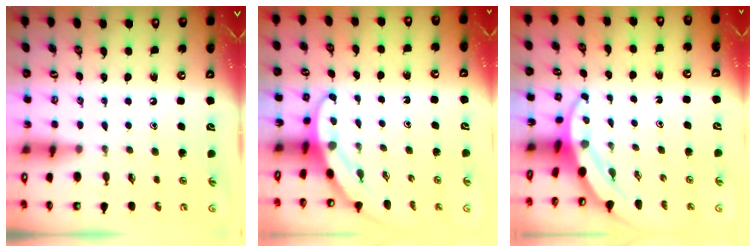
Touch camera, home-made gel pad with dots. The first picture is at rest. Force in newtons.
{"total": 3.4, "press": 3.4, "slide": 0.1}
{"total": 4.8, "press": 4.7, "slide": 0.2}